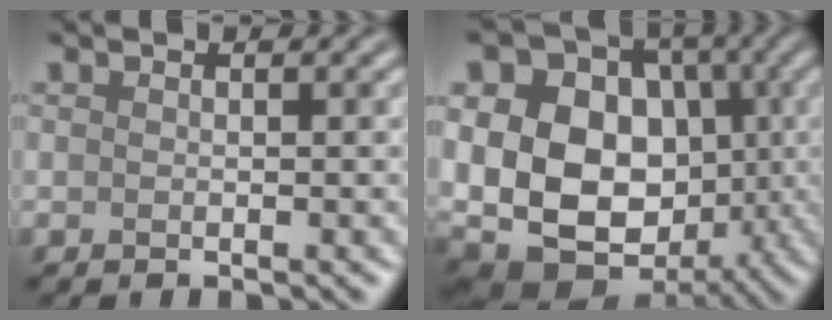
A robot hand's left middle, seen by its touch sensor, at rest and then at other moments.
{"total": 17.6, "force": [-0.3, 14.0, 10.6], "torque": [-0.196, 0.014, -0.020]}